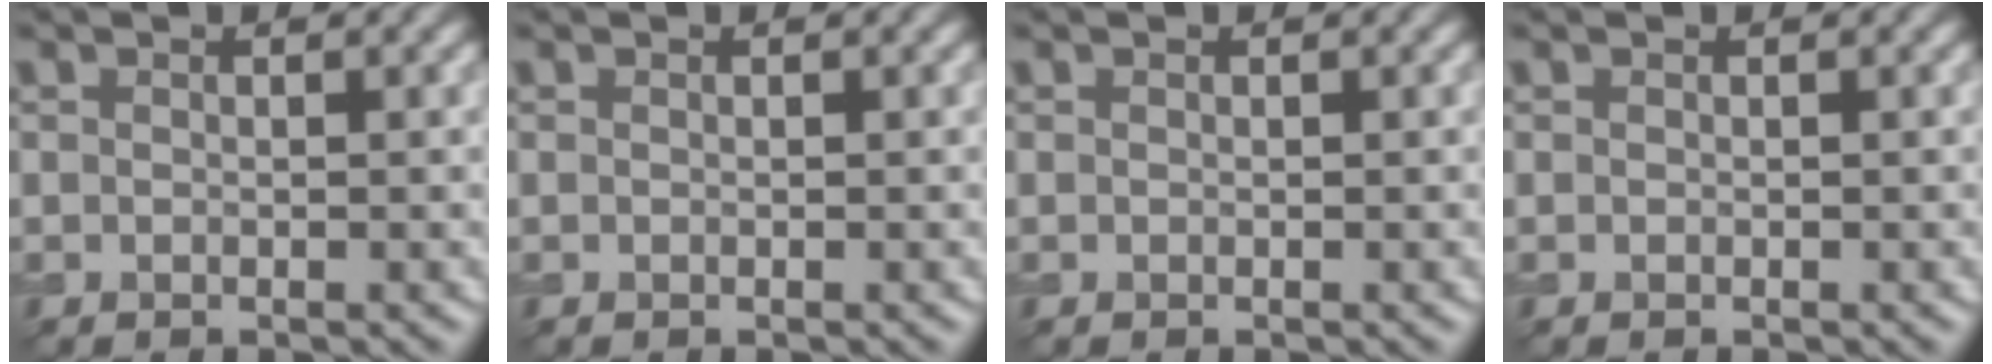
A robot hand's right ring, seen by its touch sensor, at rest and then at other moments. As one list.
[{"total": 0.0}, {"total": 0.0}, {"total": 0.0}]